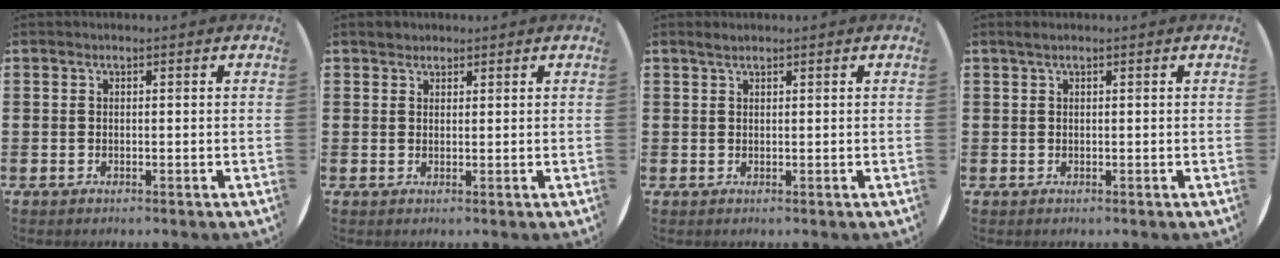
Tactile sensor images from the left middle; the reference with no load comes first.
{"total": 1.4, "force": [1.3, 0.5, -0.1], "torque": [0.008, 0.000, 0.024]}
{"total": 0.9, "force": [0.8, 0.1, 0.4], "torque": [-0.008, 0.002, 0.015]}
{"total": 0.5, "force": [0.3, 0.0, 0.4], "torque": [-0.008, 0.002, 0.006]}